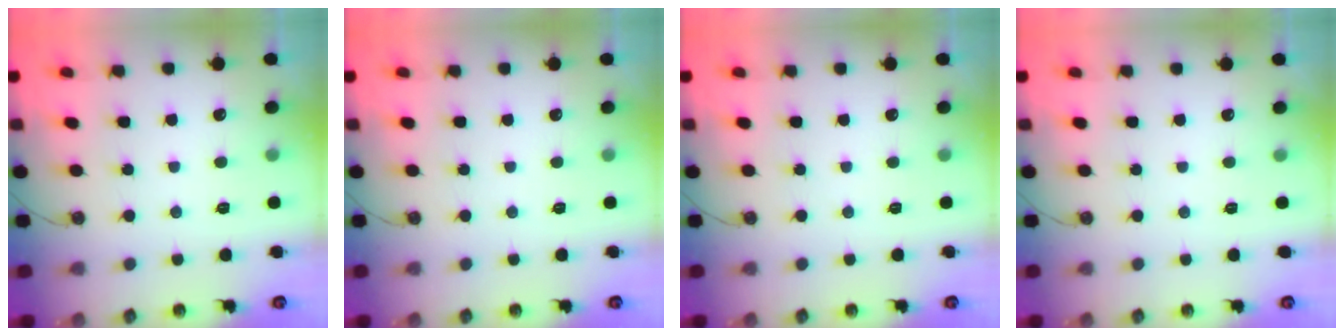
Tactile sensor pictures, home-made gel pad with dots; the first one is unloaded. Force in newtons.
{"total": 0.0}
{"total": 0.0}
{"total": 1.3, "press": 0.5, "slide": 1.2}